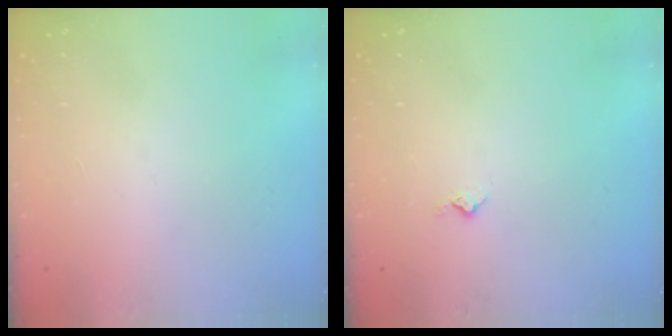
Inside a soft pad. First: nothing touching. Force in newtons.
{"total": 3.3, "press": 3.2, "slide": 0.5}